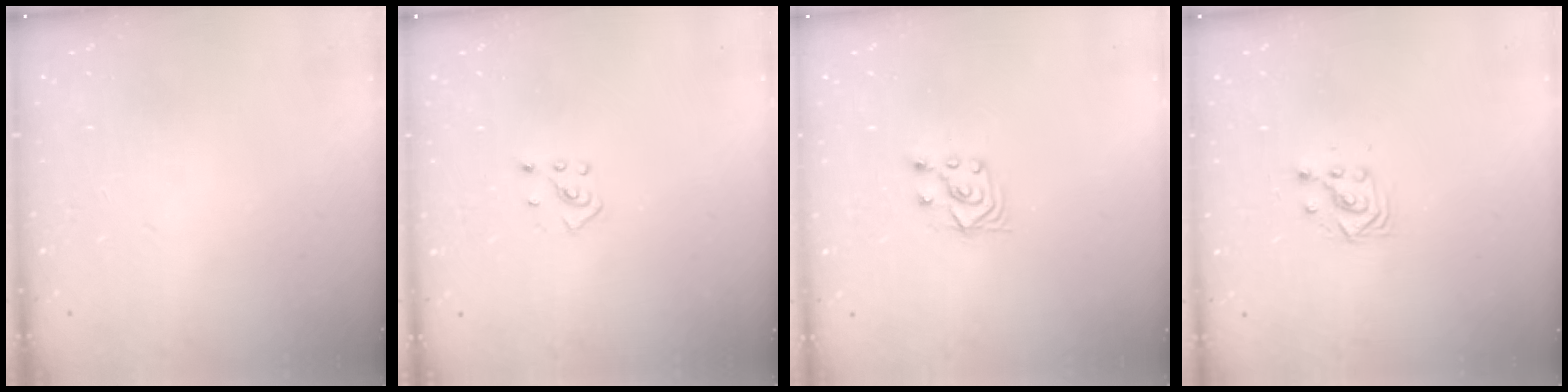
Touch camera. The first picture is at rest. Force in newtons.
{"total": 2.7, "press": 2.6, "slide": 0.9}
{"total": 3.4, "press": 3.2, "slide": 0.9}
{"total": 3.0, "press": 3.0, "slide": 0.2}